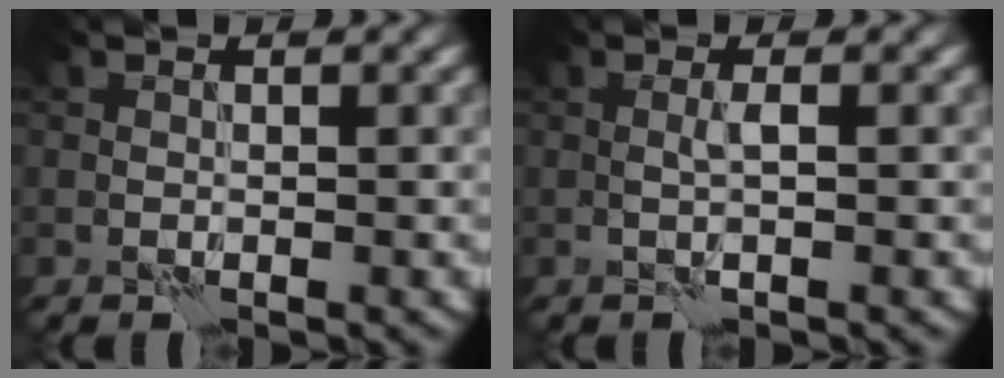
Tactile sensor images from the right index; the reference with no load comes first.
{"total": 0.9, "force": [0.4, -0.3, 0.8], "torque": [-0.017, 0.002, 0.006]}